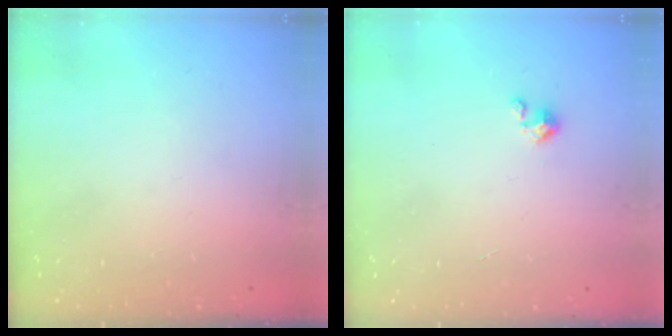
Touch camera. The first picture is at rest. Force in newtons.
{"total": 2.5, "press": 2.5, "slide": 0.3}